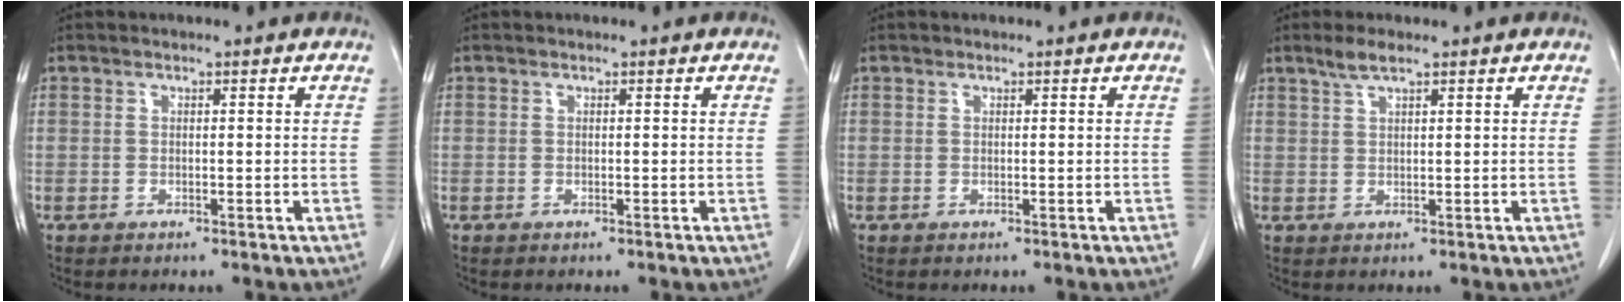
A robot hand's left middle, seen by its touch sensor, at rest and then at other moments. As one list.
[{"total": 0.0}, {"total": 0.0}, {"total": 2.4, "force": [1.8, 0.2, 1.6], "torque": [-0.038, 0.003, 0.038]}]